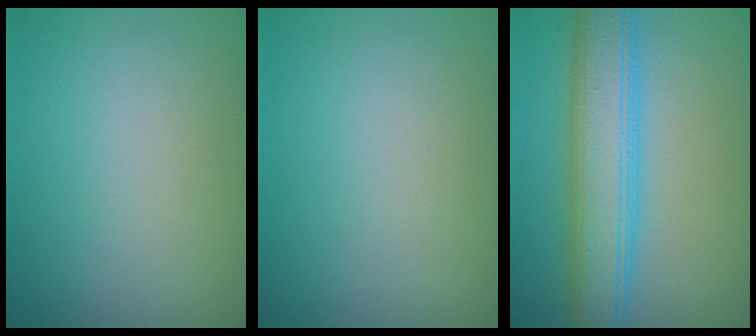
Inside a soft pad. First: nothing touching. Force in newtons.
{"total": 0.0}
{"total": 7.1, "press": 7.1, "slide": 0.1}